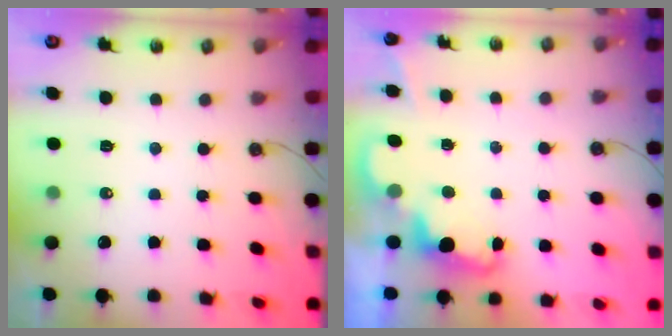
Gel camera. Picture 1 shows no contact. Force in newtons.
{"total": 2.3, "press": 2.3, "slide": 0.5}